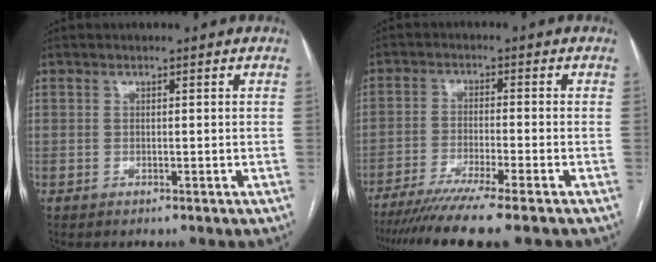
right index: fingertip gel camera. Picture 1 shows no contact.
{"total": 11.2, "force": [-9.0, -1.2, 6.6], "torque": [-0.087, -0.031, -0.141]}